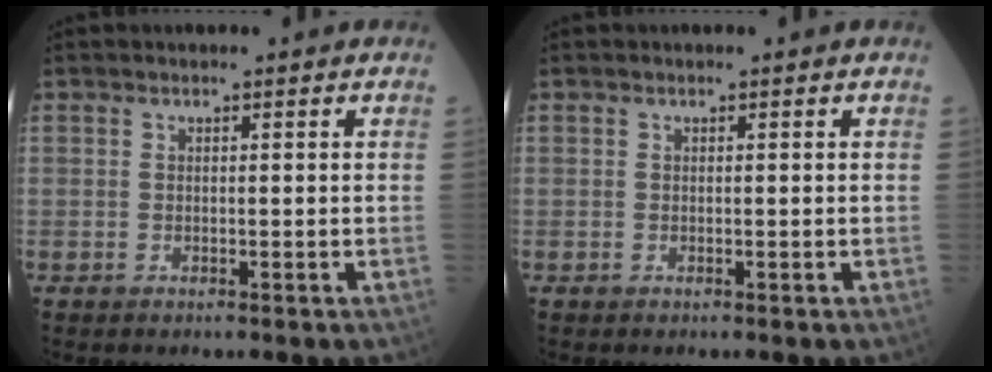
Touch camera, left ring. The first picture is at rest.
{"total": 0.0}